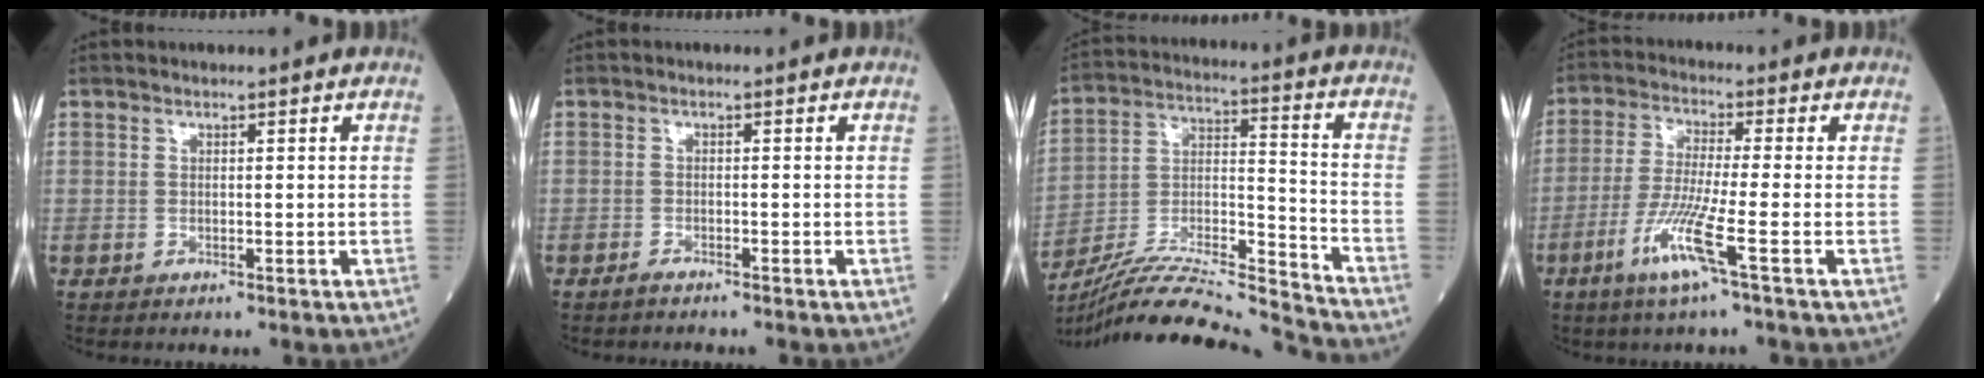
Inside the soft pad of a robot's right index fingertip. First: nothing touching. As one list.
[{"total": 0.8, "force": [-0.6, -0.1, 0.4], "torque": [-0.015, -0.001, -0.012]}, {"total": 20.5, "force": [-19.3, -1.5, 6.6], "torque": [-0.141, -0.006, -0.332]}, {"total": 8.2, "force": [-3.7, -0.9, 7.3], "torque": [-0.151, -0.021, -0.081]}]